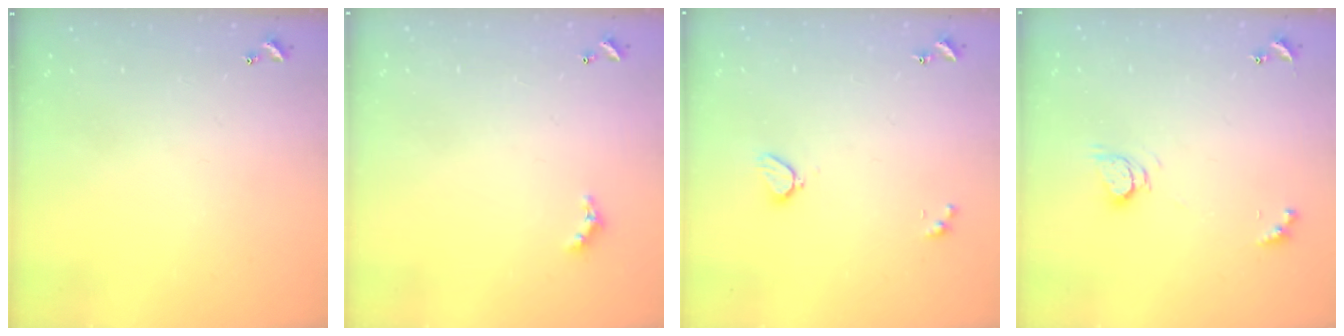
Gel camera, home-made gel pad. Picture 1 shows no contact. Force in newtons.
{"total": 1.9, "press": 1.9, "slide": 0.6}
{"total": 2.1, "press": 2.0, "slide": 0.6}
{"total": 3.5, "press": 3.5, "slide": 0.3}